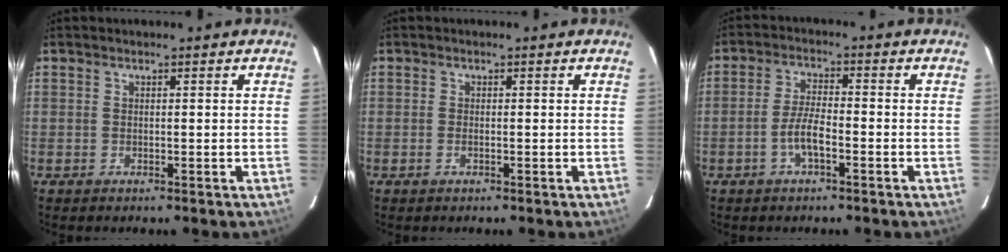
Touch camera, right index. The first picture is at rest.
{"total": 0.7, "force": [-0.4, 0.2, 0.6], "torque": [-0.013, 0.001, -0.007]}
{"total": 4.7, "force": [-2.2, 1.1, 4.0], "torque": [-0.088, 0.005, -0.041]}